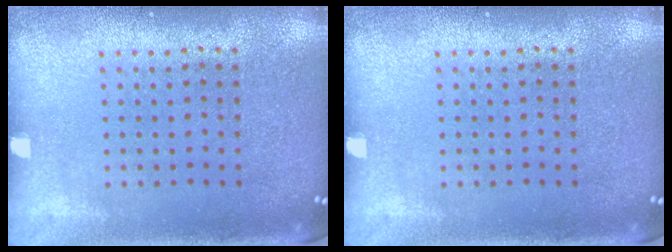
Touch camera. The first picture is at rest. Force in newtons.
{"total": 0.0}